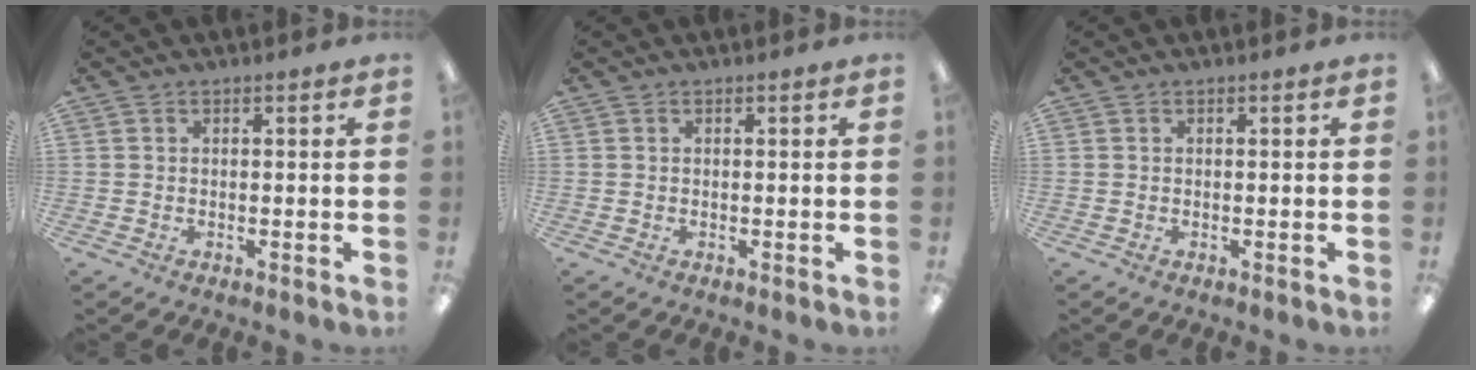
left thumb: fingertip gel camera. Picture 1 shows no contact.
{"total": 0.0}
{"total": 0.0}